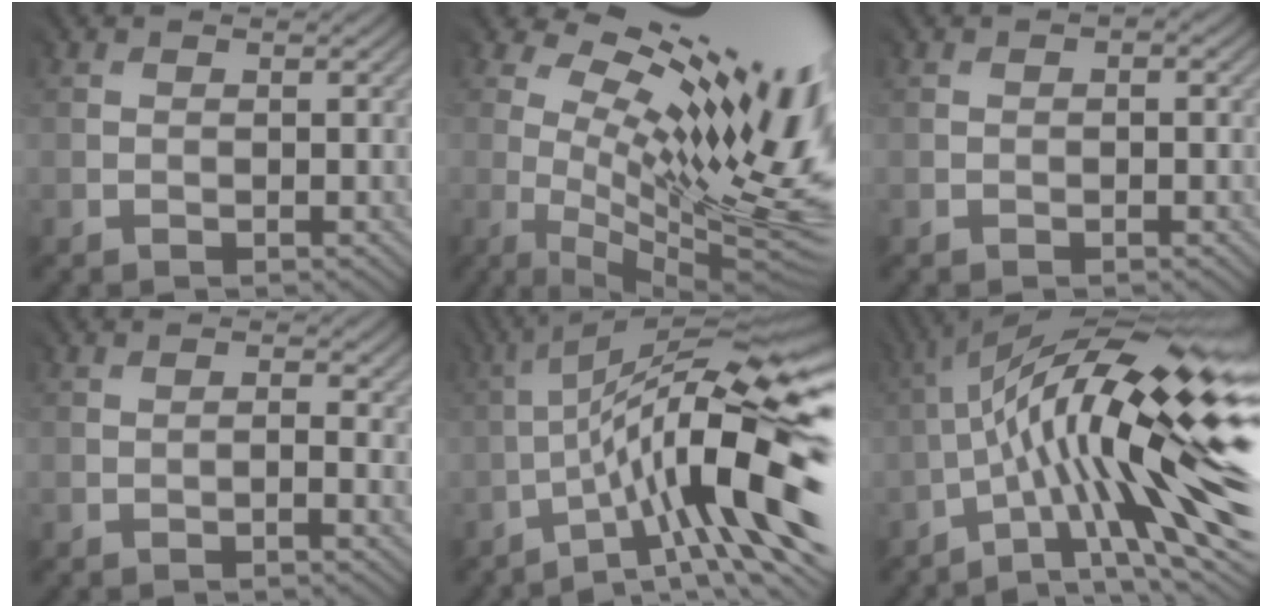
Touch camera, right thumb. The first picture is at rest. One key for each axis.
{"total": 19.0, "fx": 4.9, "fy": 6.1, "fz": 17.3, "tx": -0.257, "ty": 0.010, "tz": 0.102}
{"total": 0.6, "fx": -0.4, "fy": 0.1, "fz": 0.3, "tx": -0.002, "ty": 0.000, "tz": -0.003}
{"total": 1.7, "fx": -0.6, "fy": 0.4, "fz": 1.6, "tx": -0.029, "ty": 0.001, "tz": -0.007}
{"total": 18.5, "fx": -5.4, "fy": 4.3, "fz": 17.2, "tx": -0.265, "ty": 0.002, "tz": -0.078}
{"total": 19.7, "fx": -1.2, "fy": 5.1, "fz": 19.0, "tx": -0.318, "ty": 0.021, "tz": -0.011}